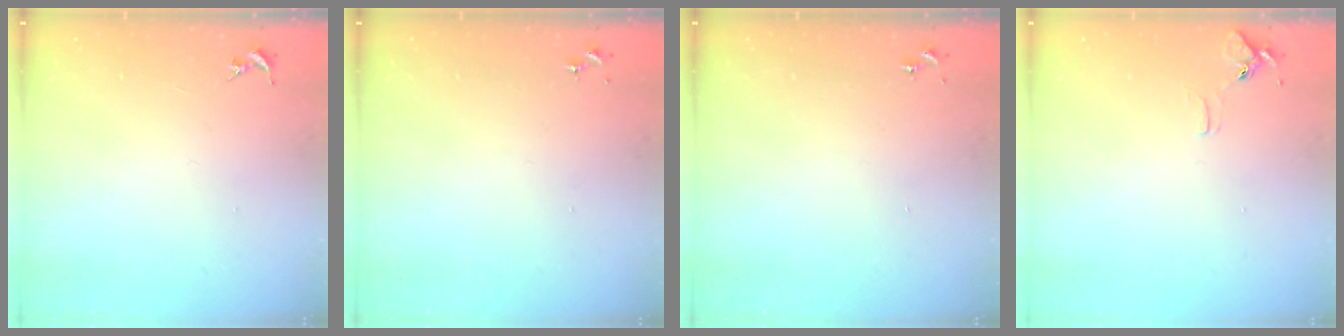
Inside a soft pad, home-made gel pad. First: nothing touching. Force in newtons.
{"total": 0.0}
{"total": 0.0}
{"total": 6.2, "press": 6.1, "slide": 0.6}